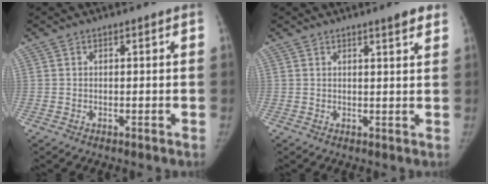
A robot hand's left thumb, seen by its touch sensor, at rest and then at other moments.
{"total": 3.7, "force": [2.5, 0.5, 2.7], "torque": [-0.029, -0.013, 0.033]}